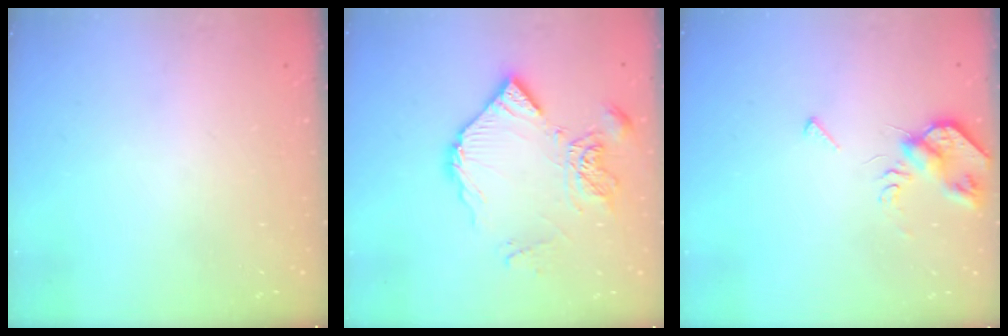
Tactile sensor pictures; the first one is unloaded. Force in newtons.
{"total": 12.0, "press": 11.9, "slide": 1.3}
{"total": 6.7, "press": 6.6, "slide": 1.1}